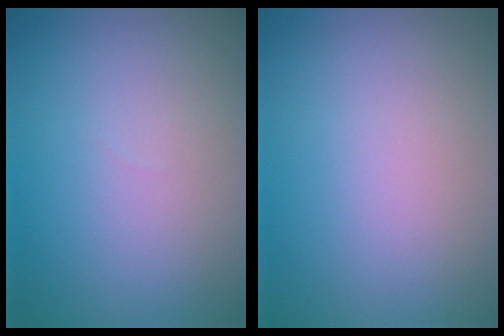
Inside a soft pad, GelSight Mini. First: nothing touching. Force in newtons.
{"total": 0.0}